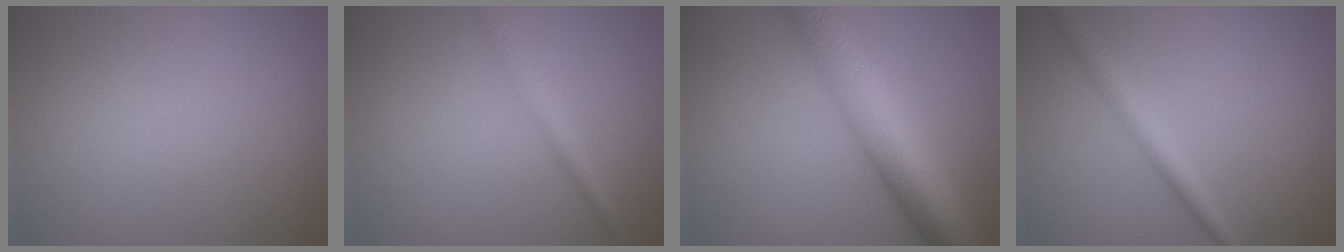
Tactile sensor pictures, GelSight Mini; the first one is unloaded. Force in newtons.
{"total": 2.0, "press": 2.0, "slide": 0.0}
{"total": 10.2, "press": 10.2, "slide": 0.2}
{"total": 2.5, "press": 2.5, "slide": 0.1}